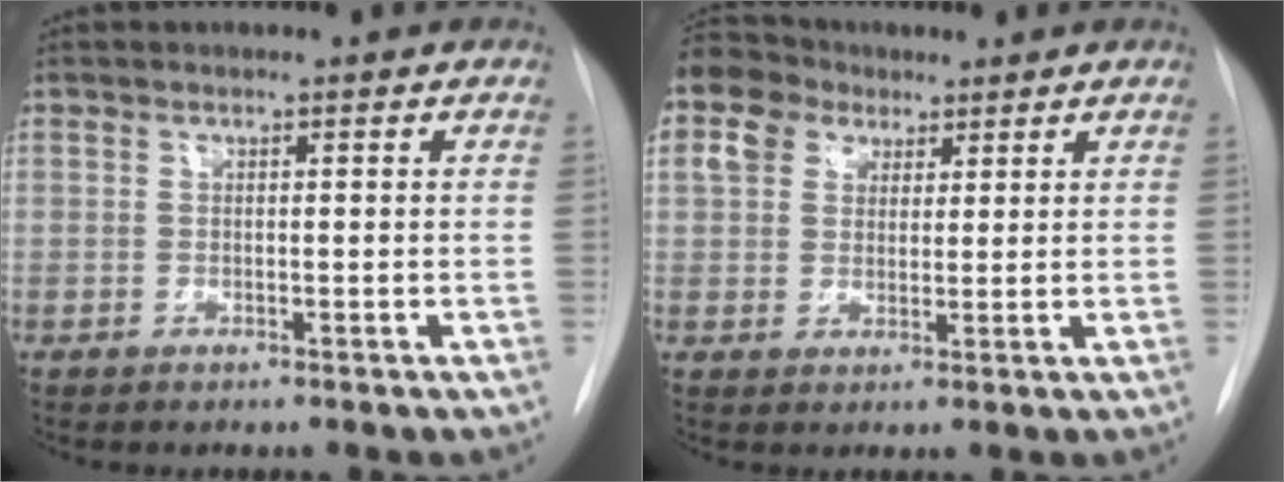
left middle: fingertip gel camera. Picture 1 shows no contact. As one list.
[{"total": 11.9, "force": [6.9, 8.7, 4.2], "torque": [-0.118, 0.053, 0.130]}]